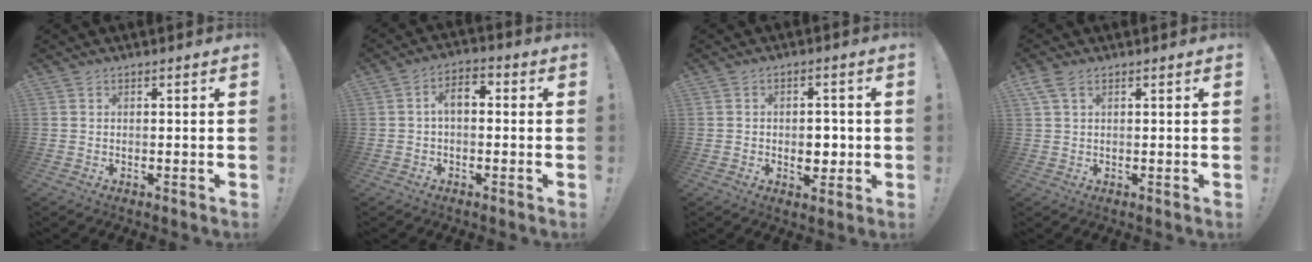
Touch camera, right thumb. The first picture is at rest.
{"total": 5.3, "force": [0.1, 3.0, 4.4], "torque": [-0.078, 0.012, 0.001]}
{"total": 5.6, "force": [-0.8, 4.2, 3.5], "torque": [-0.040, 0.007, -0.013]}
{"total": 3.3, "force": [1.5, 1.6, 2.5], "torque": [-0.059, 0.007, 0.030]}